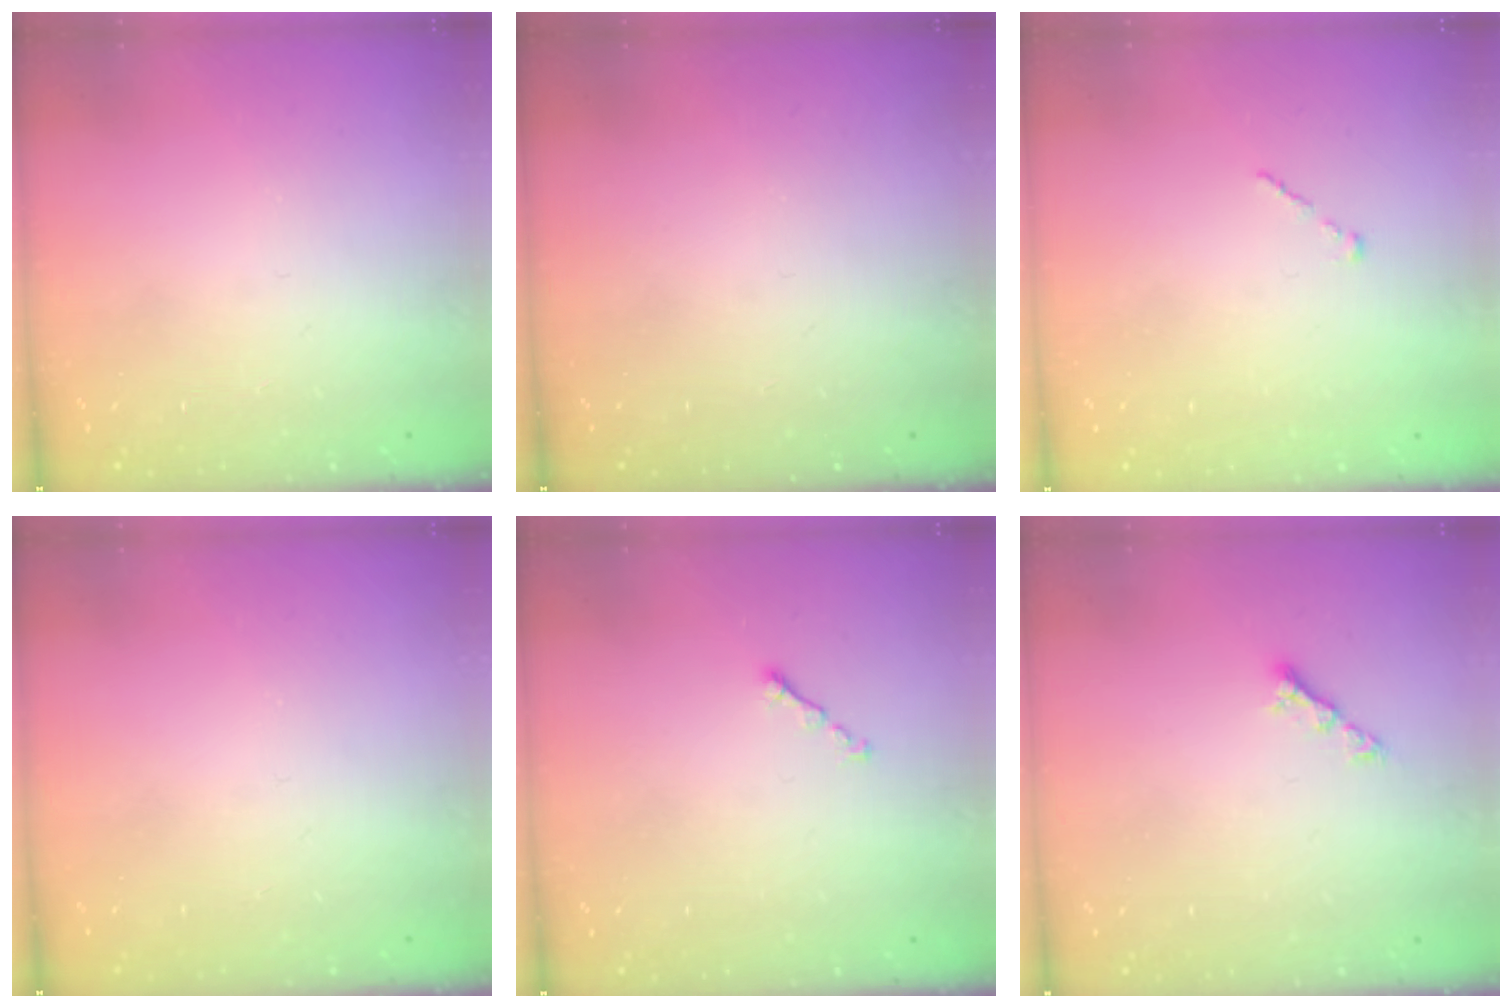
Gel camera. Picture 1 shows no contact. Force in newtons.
{"total": 0.0}
{"total": 0.0}
{"total": 0.0}
{"total": 0.8, "press": 0.6, "slide": 0.4}
{"total": 4.1, "press": 4.1, "slide": 0.5}